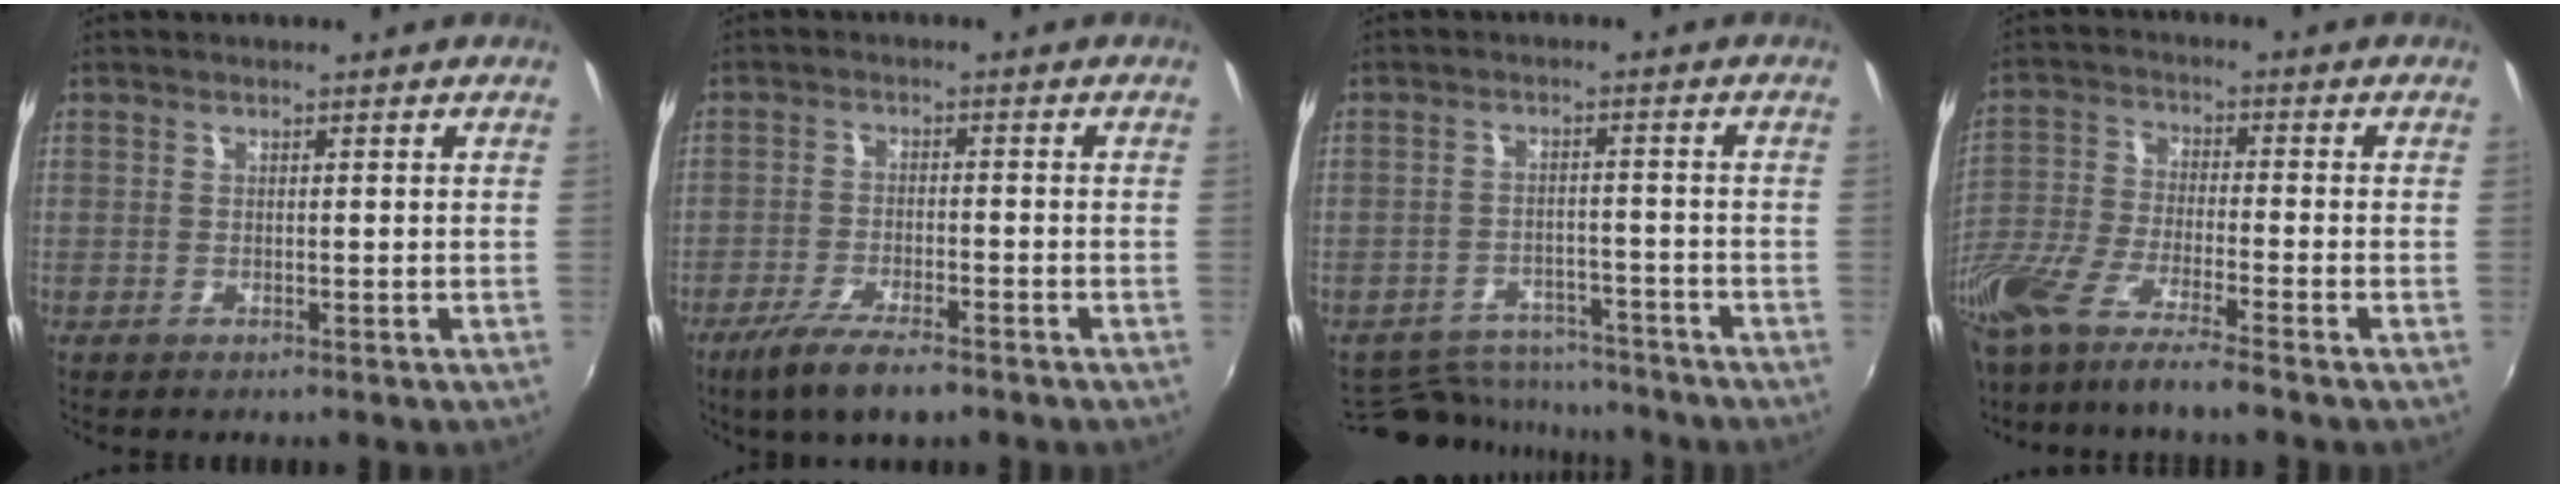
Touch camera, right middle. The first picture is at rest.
{"total": 8.3, "force": [-5.9, 1.8, 5.5], "torque": [-0.133, -0.022, -0.107]}
{"total": 12.2, "force": [-11.0, 4.4, 2.9], "torque": [-0.075, 0.017, -0.152]}
{"total": 12.0, "force": [-9.2, 0.9, 7.6], "torque": [-0.164, -0.034, -0.173]}